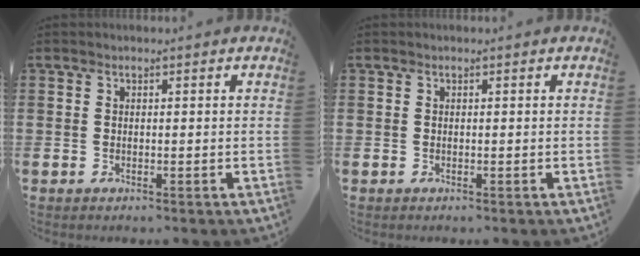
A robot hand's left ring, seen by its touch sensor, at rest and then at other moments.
{"total": 0.0}